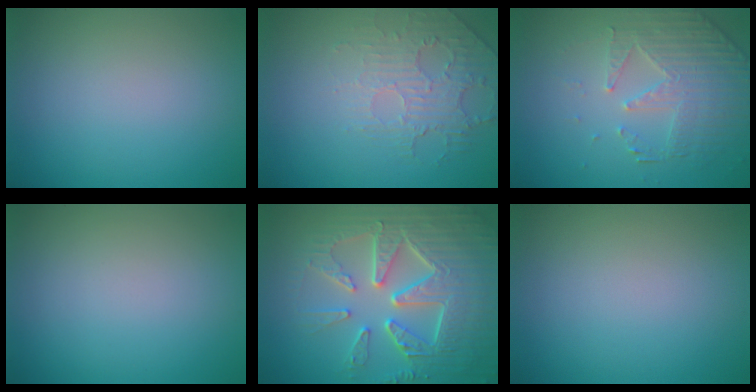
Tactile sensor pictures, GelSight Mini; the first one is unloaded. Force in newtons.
{"total": 2.3, "press": 1.5, "slide": 1.7}
{"total": 4.9, "press": 3.7, "slide": 3.2}
{"total": 0.0}
{"total": 8.9, "press": 6.3, "slide": 6.3}
{"total": 0.0}